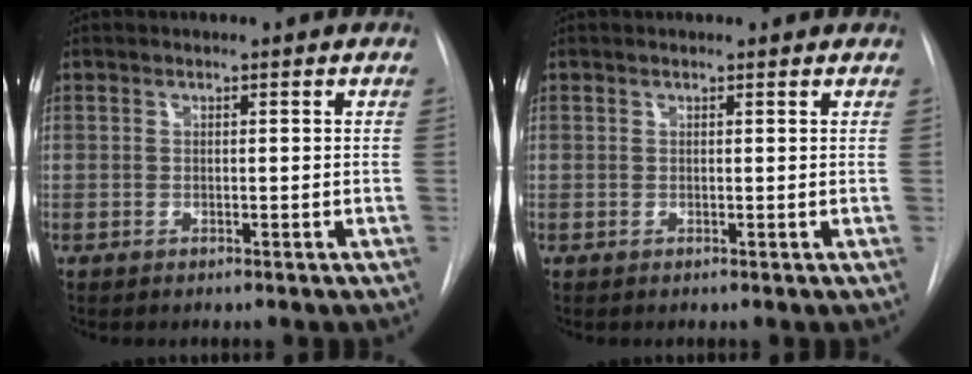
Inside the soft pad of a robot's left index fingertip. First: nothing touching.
{"total": 2.1, "force": [2.0, 0.4, 0.5], "torque": [-0.013, 0.018, 0.019]}